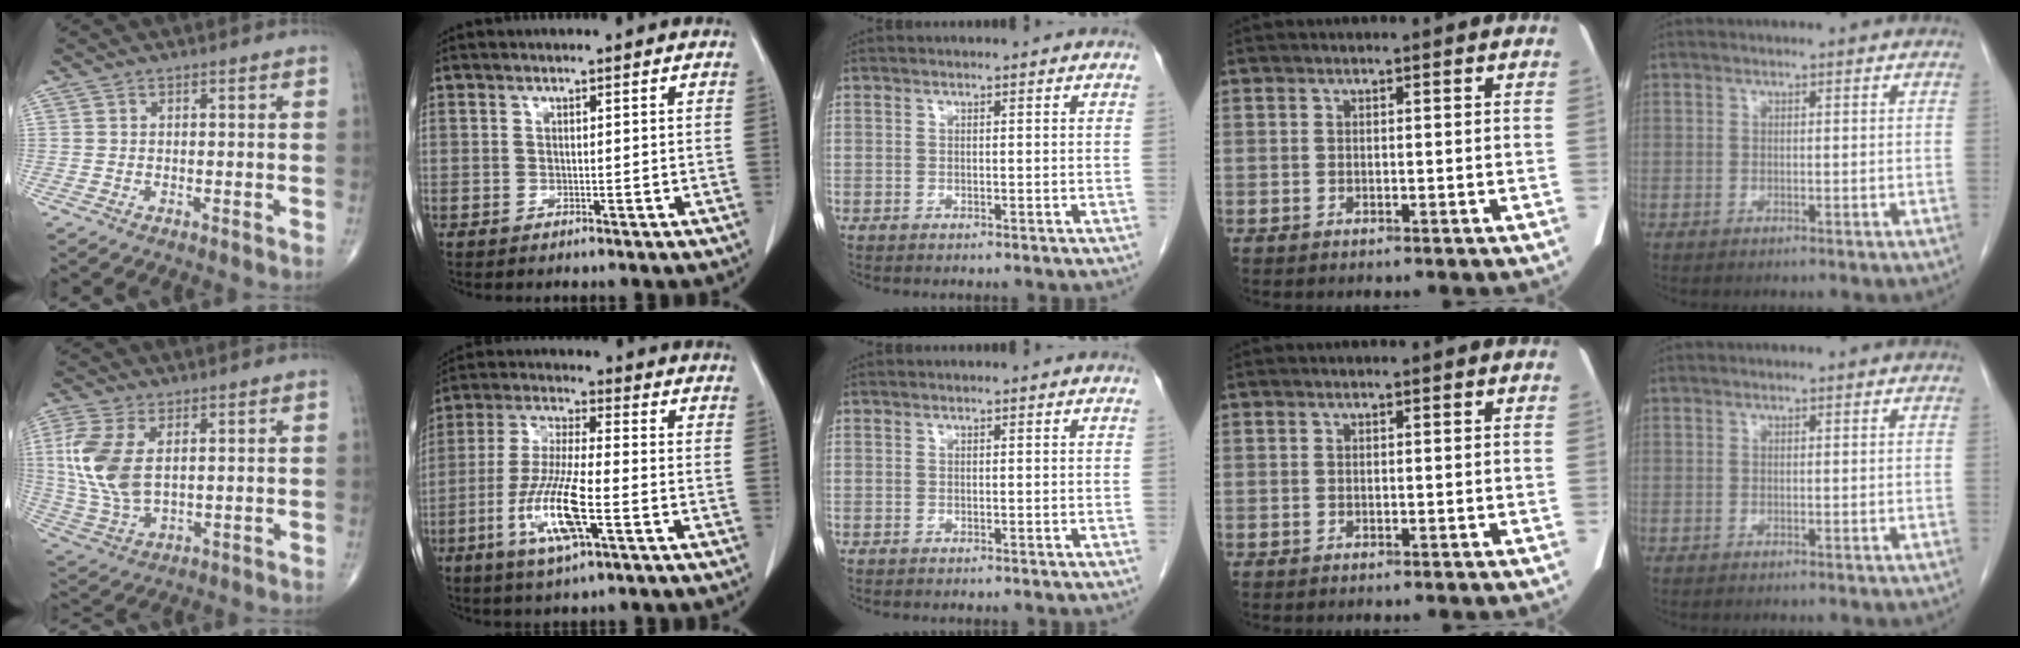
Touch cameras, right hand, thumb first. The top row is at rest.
{"thumb": {"total": 12.0, "force": [2.4, 6.6, 9.8], "torque": [-0.226, -0.007, 0.054]}, "index": {"total": 11.9, "force": [-4.2, 1.6, 11.0], "torque": [-0.224, -0.016, -0.079]}}